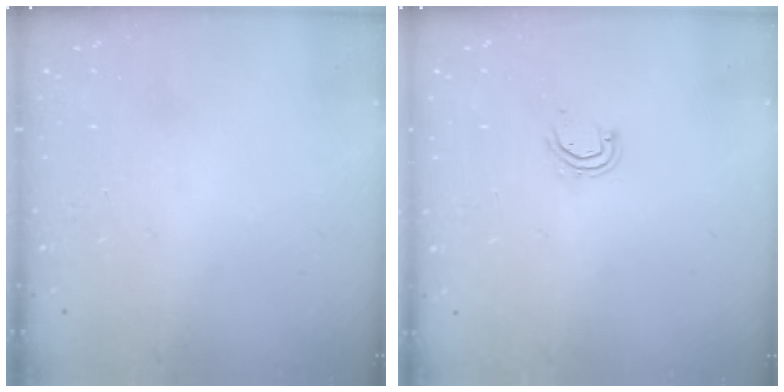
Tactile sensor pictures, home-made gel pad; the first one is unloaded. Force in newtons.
{"total": 3.7, "press": 3.7, "slide": 0.3}